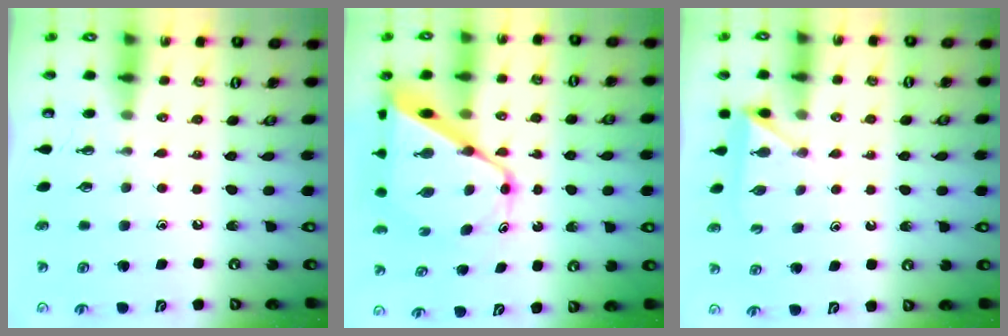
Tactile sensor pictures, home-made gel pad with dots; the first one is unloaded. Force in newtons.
{"total": 13.0, "press": 13.0, "slide": 1.2}
{"total": 3.0, "press": 3.0, "slide": 0.4}